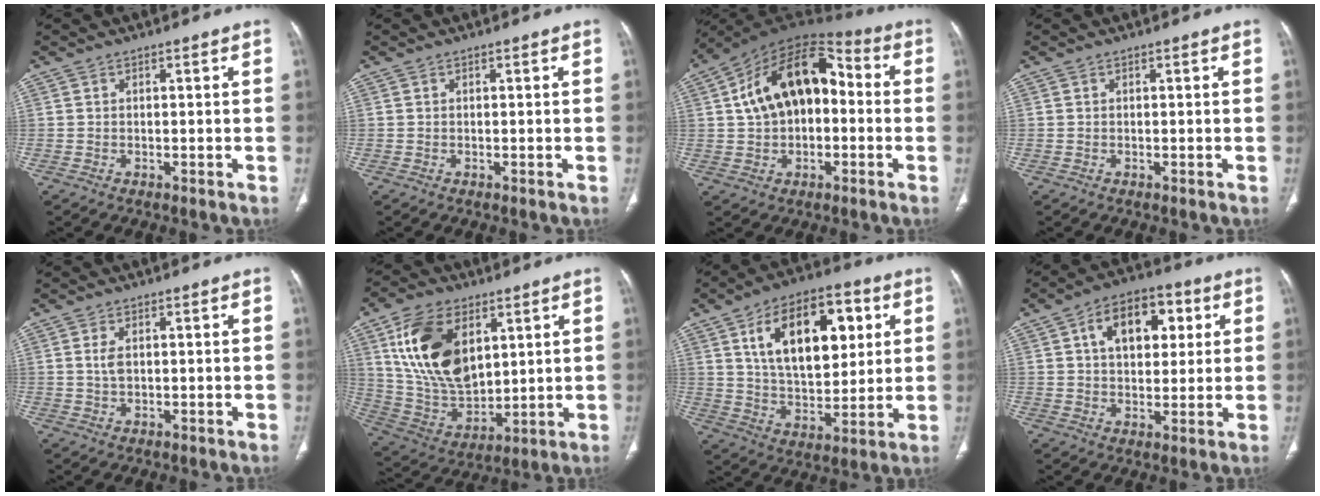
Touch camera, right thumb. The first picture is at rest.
{"total": 0.0}
{"total": 17.9, "force": [1.6, 11.2, 13.9], "torque": [-0.203, 0.047, 0.018]}
{"total": 0.0}
{"total": 2.6, "force": [0.5, 1.4, 2.1], "torque": [-0.044, -0.002, 0.011]}
{"total": 19.9, "force": [7.0, 11.9, 14.4], "torque": [-0.241, -0.030, 0.143]}
{"total": 20.4, "force": [6.7, 11.3, 15.7], "torque": [-0.205, -0.014, 0.113]}
{"total": 13.2, "force": [4.1, 8.1, 9.6], "torque": [-0.111, 0.006, 0.060]}